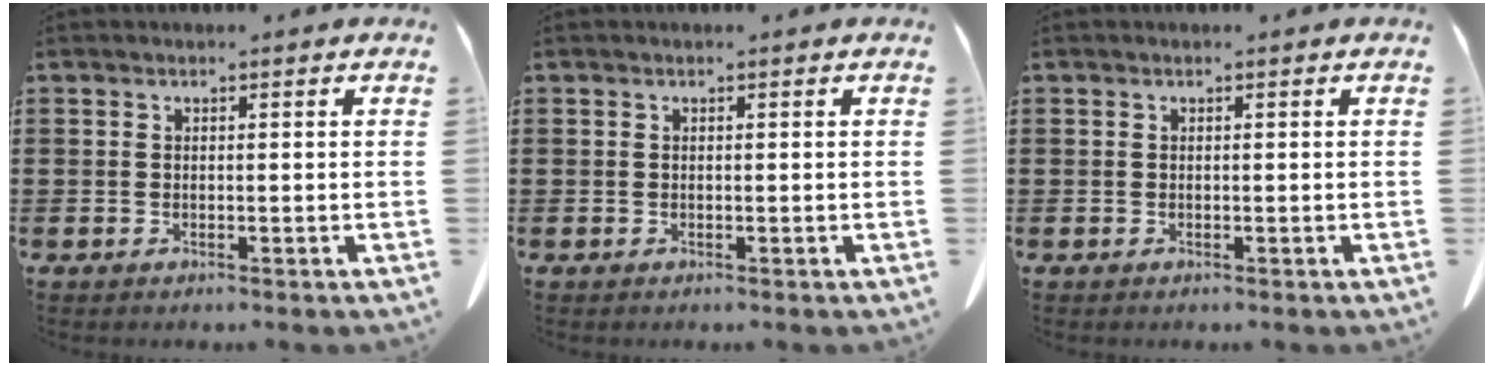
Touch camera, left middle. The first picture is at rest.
{"total": 0.0}
{"total": 0.0}